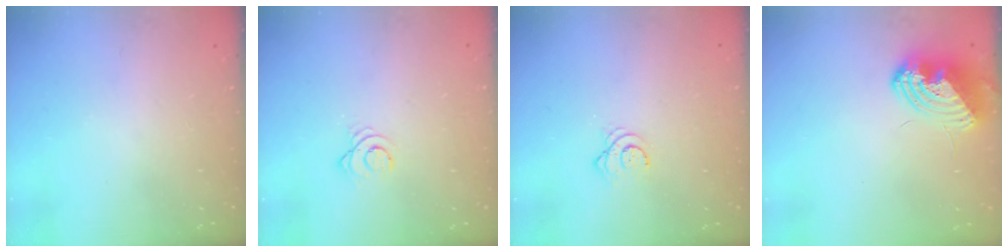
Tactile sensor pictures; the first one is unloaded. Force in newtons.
{"total": 3.4, "press": 3.3, "slide": 0.4}
{"total": 4.1, "press": 4.0, "slide": 0.4}
{"total": 10.5, "press": 10.5, "slide": 1.0}